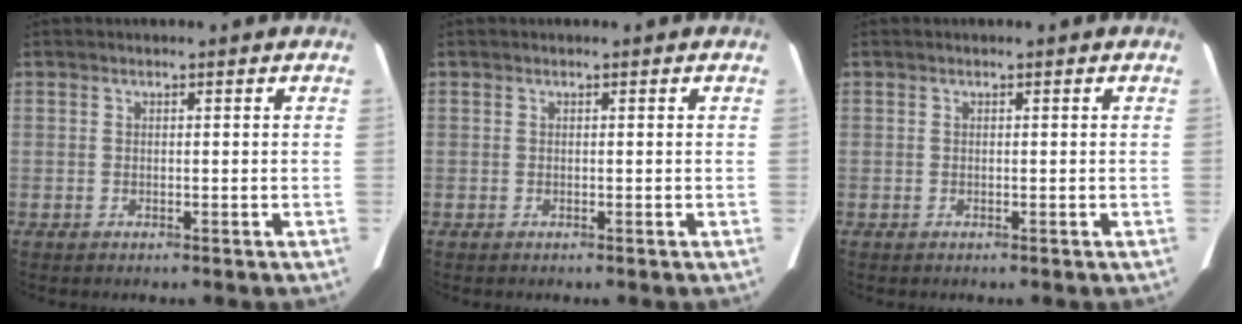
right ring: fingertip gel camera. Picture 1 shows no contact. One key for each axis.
{"total": 0.0}
{"total": 0.0}